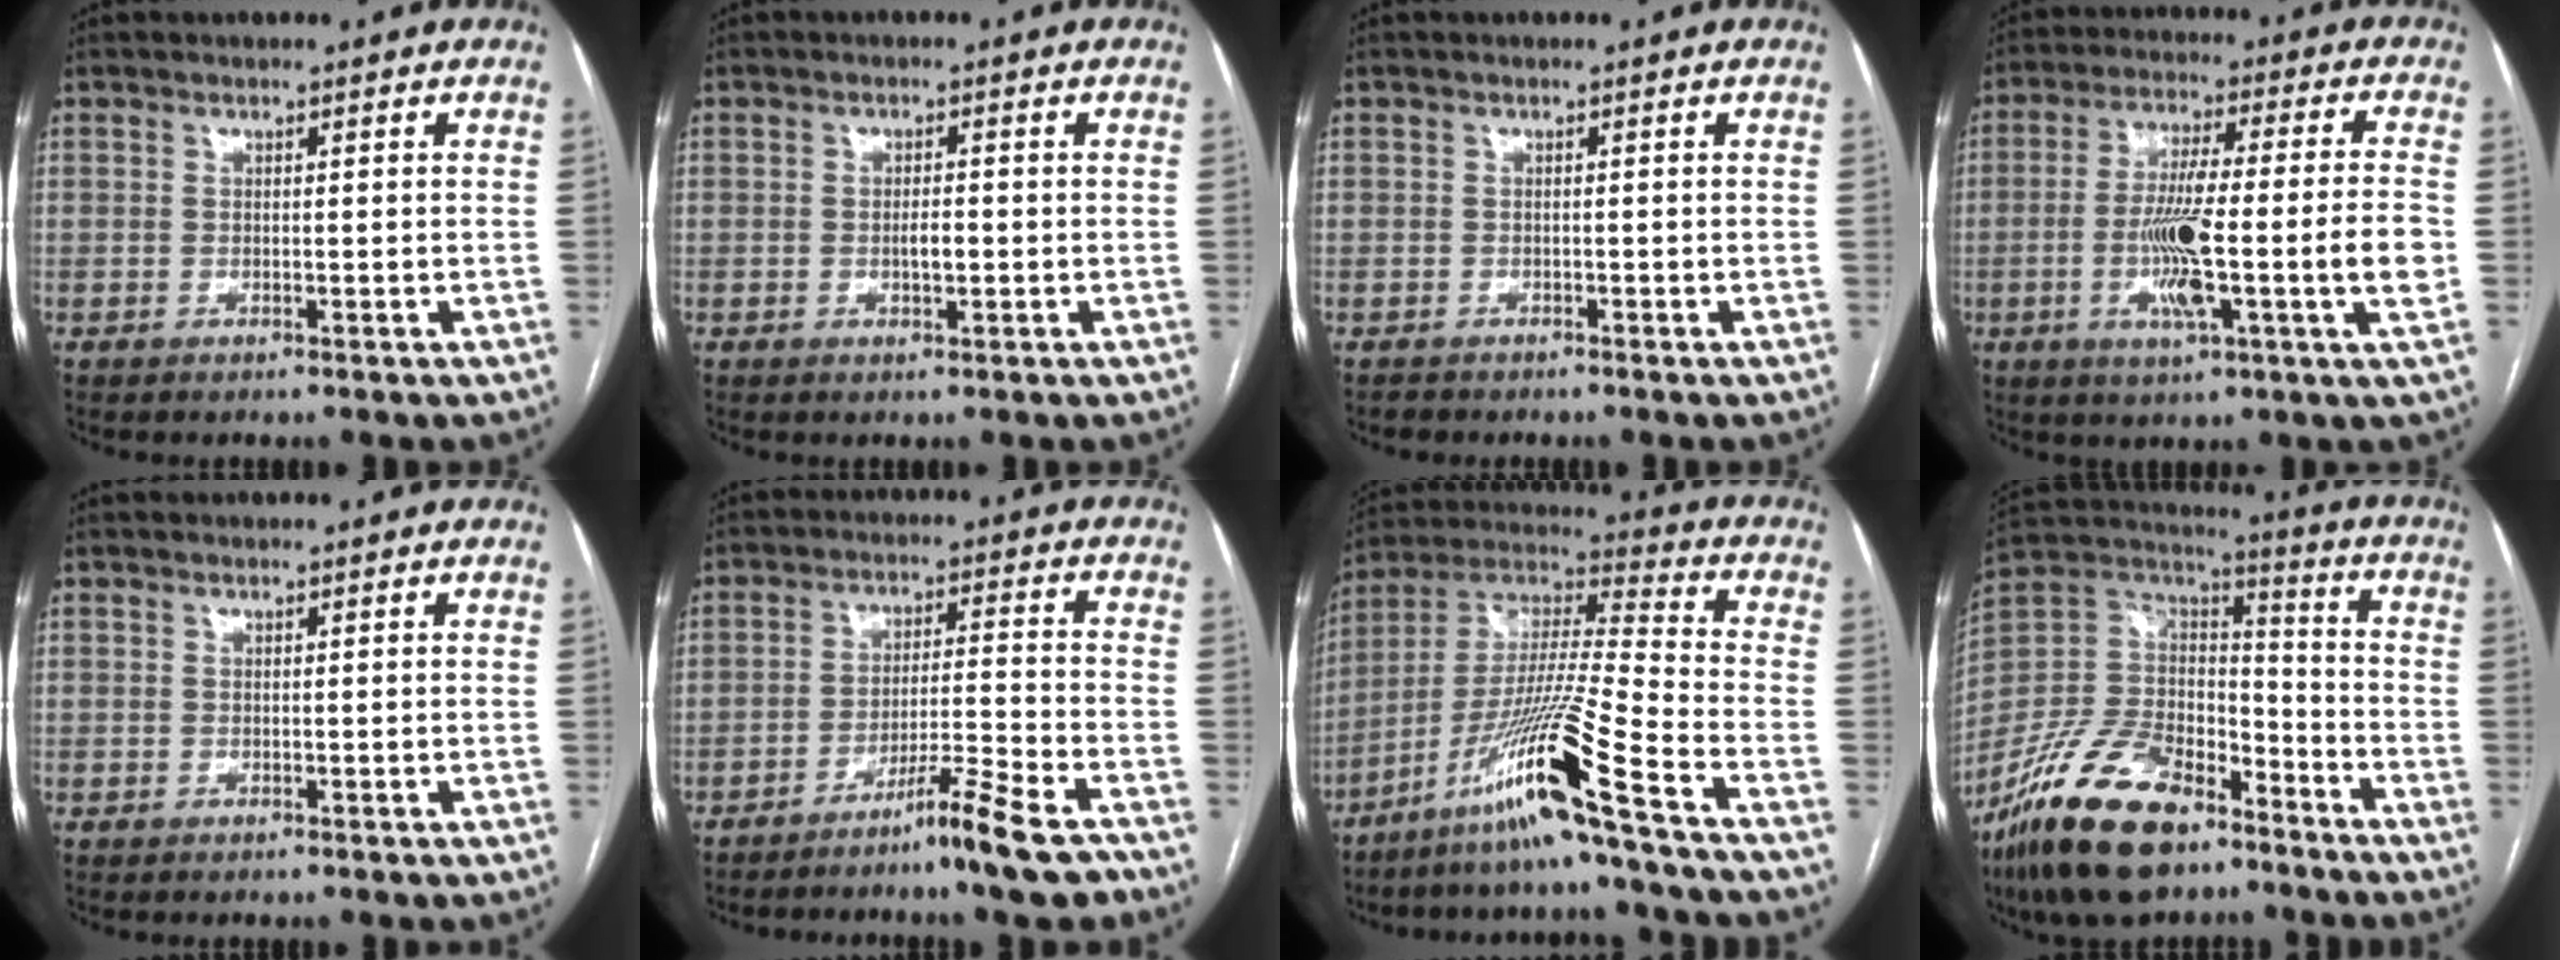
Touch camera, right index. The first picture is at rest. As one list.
[{"total": 2.2, "force": [-0.4, 0.6, 2.0], "torque": [-0.037, 0.001, -0.006]}, {"total": 0.9, "force": [-0.8, 0.5, -0.2], "torque": [-0.004, 0.000, -0.017]}, {"total": 14.5, "force": [-2.7, 0.2, 14.2], "torque": [-0.251, 0.002, -0.049]}, {"total": 0.0}, {"total": 8.8, "force": [-6.4, -0.9, 6.0], "torque": [-0.092, -0.019, -0.114]}, {"total": 17.2, "force": [-10.4, -2.1, 13.6], "torque": [-0.280, -0.017, -0.190]}, {"total": 21.1, "force": [-14.4, 8.7, 12.7], "torque": [-0.276, 0.002, -0.266]}]